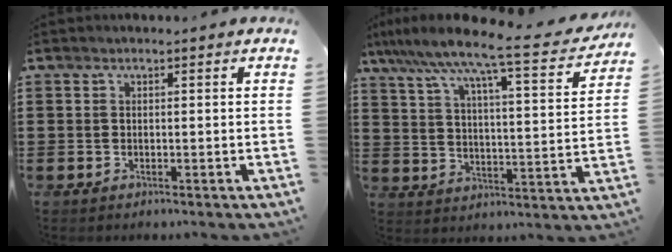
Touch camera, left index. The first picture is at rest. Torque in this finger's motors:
{"motor_torque": [0.70, 0.52, 0.98, 0.21]}